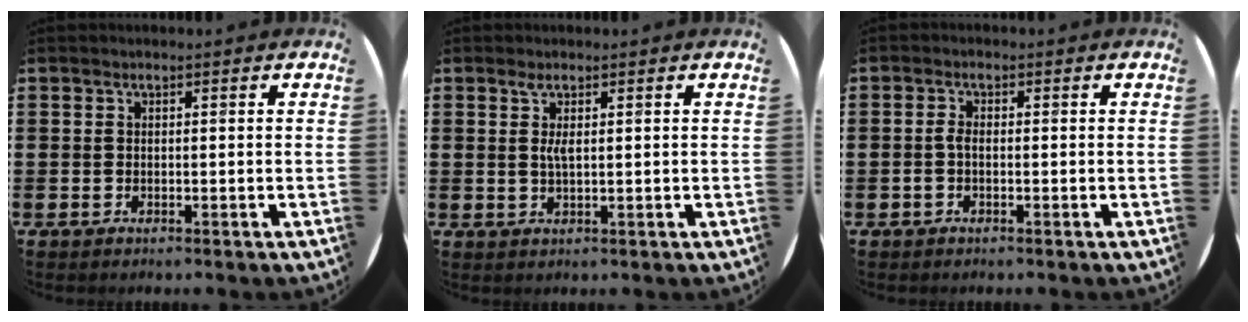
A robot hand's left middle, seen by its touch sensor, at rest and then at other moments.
{"total": 1.7, "force": [0.7, 0.3, 1.5], "torque": [-0.032, 0.004, 0.011]}
{"total": 1.2, "force": [-0.3, 0.4, 1.1], "torque": [-0.022, -0.001, -0.005]}